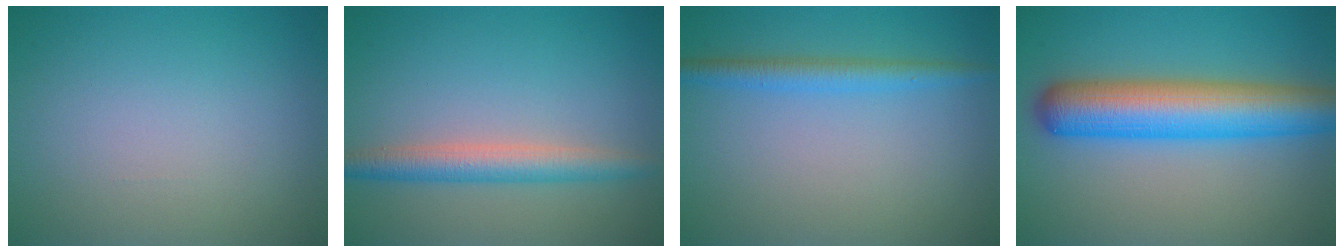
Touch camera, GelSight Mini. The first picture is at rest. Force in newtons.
{"total": 3.3, "press": 3.3, "slide": 0.0}
{"total": 2.4, "press": 2.4, "slide": 0.2}
{"total": 8.7, "press": 8.7, "slide": 0.2}